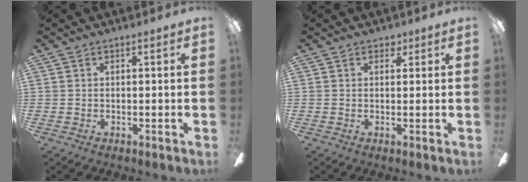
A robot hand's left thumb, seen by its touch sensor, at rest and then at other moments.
{"total": 1.9, "force": [1.1, 1.3, 0.8], "torque": [-0.001, -0.003, 0.018]}